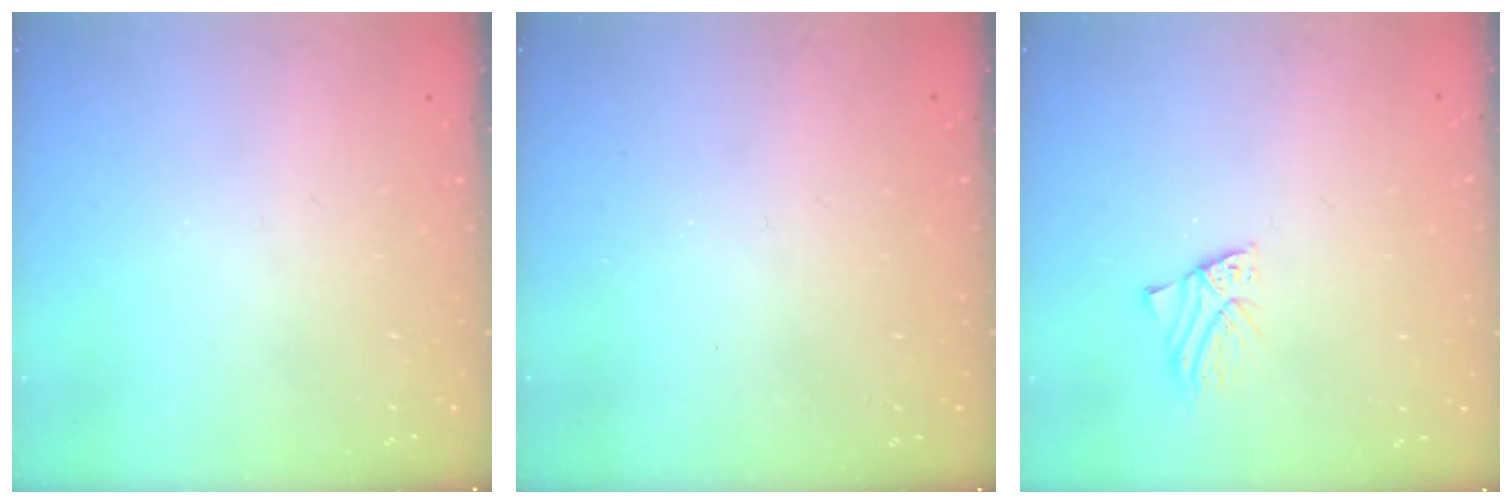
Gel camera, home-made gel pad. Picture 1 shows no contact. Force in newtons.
{"total": 0.7, "press": 0.7, "slide": 0.0}
{"total": 1.8, "press": 1.8, "slide": 0.1}